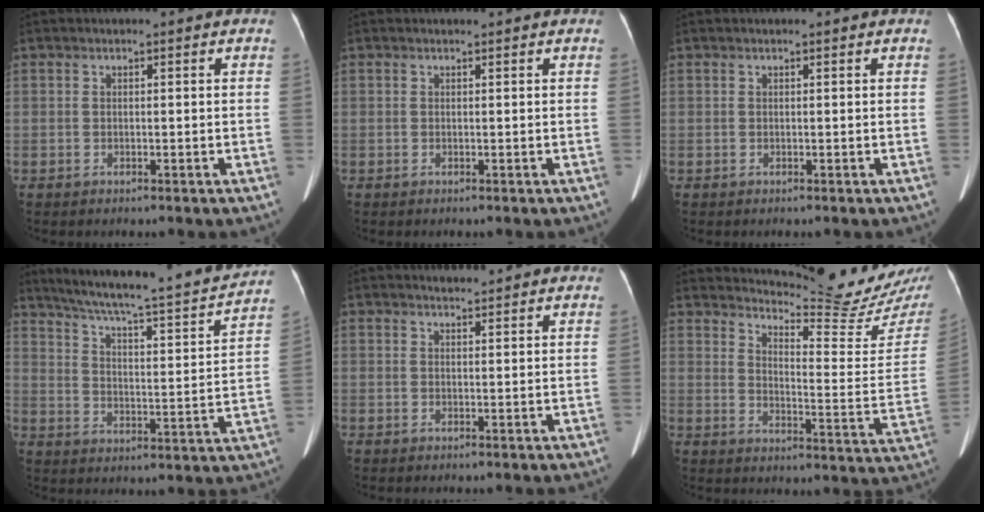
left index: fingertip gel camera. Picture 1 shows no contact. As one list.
[{"total": 0.0}, {"total": 0.0}, {"total": 25.1, "force": [22.2, 2.0, 11.6], "torque": [-0.182, -0.028, 0.295]}, {"total": 4.1, "force": [3.9, 0.6, 0.9], "torque": [-0.017, 0.015, 0.043]}, {"total": 18.5, "force": [17.7, -1.3, 5.3], "torque": [-0.092, -0.120, 0.220]}]